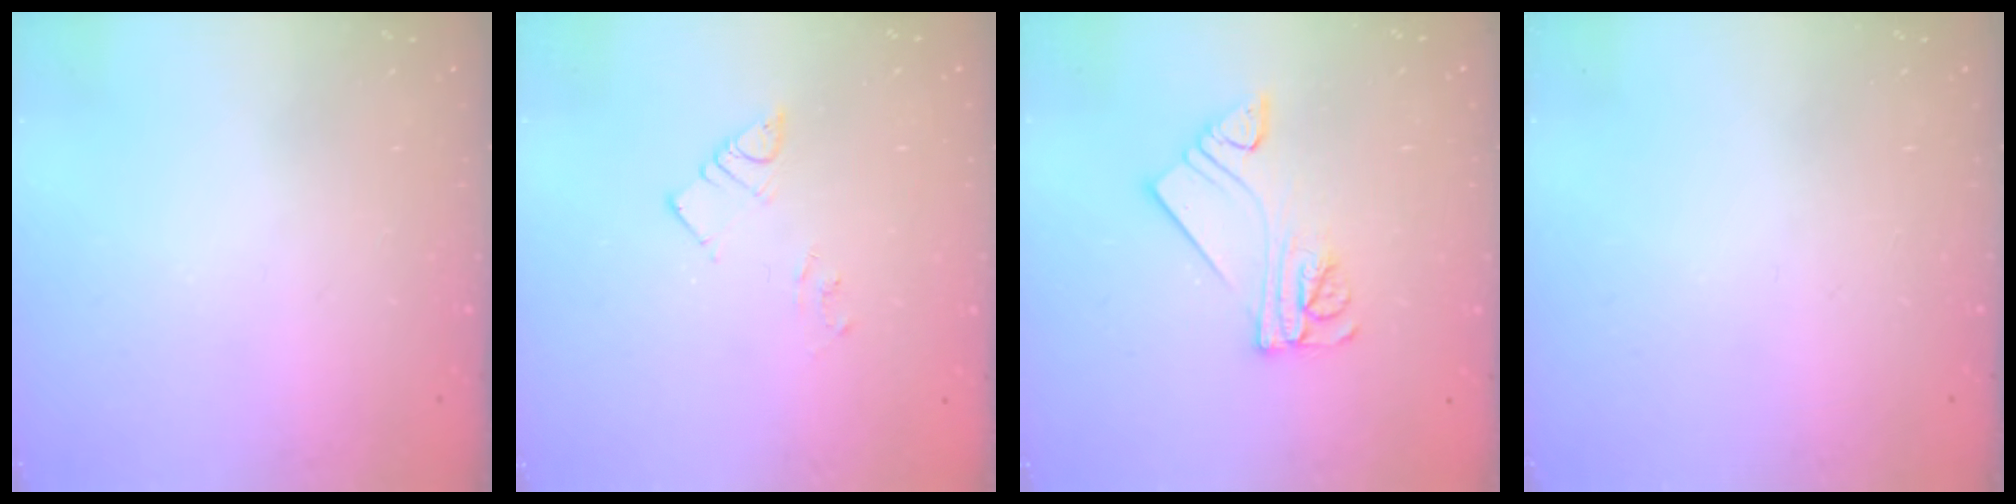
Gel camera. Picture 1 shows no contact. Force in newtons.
{"total": 4.0, "press": 3.9, "slide": 0.5}
{"total": 9.7, "press": 9.7, "slide": 0.9}
{"total": 0.0}